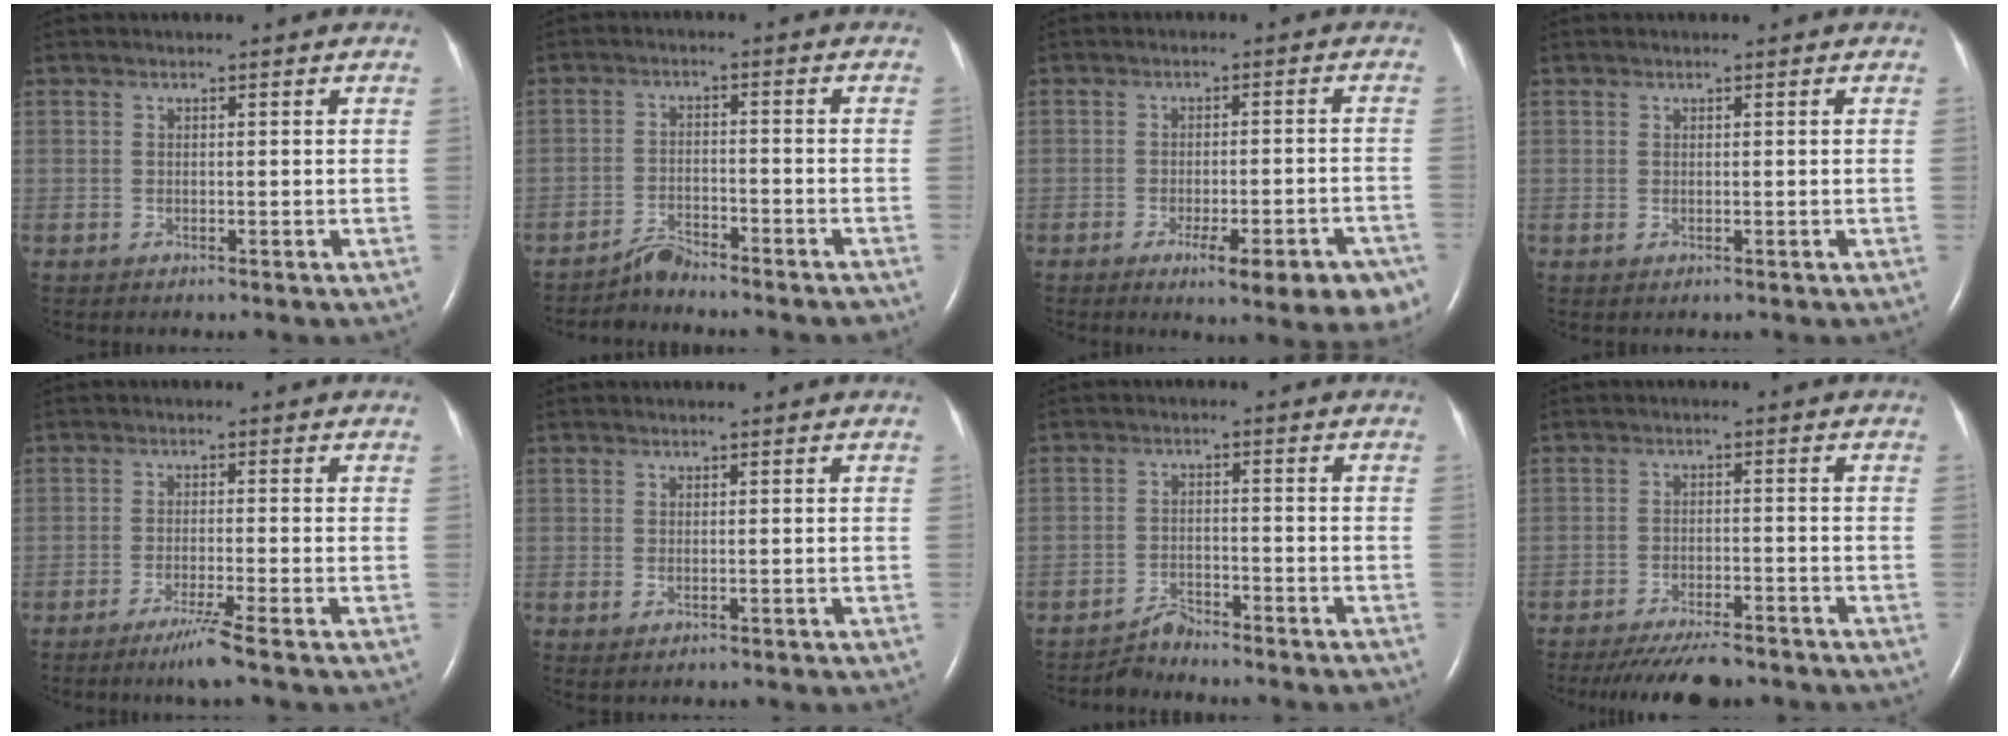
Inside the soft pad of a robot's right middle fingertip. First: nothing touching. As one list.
[{"total": 4.3, "force": [-4.2, 0.4, 0.7], "torque": [-0.009, -0.008, -0.069]}, {"total": 13.2, "force": [-8.2, 3.1, 9.9], "torque": [-0.059, 0.011, -0.103]}, {"total": 0.0}, {"total": 3.9, "force": [-2.6, -1.1, 2.6], "torque": [-0.054, -0.012, -0.053]}, {"total": 0.8, "force": [0.0, 0.3, 0.7], "torque": [-0.016, -0.005, 0.004]}, {"total": 3.8, "force": [-3.8, 0.1, 0.1], "torque": [0.001, -0.007, -0.063]}, {"total": 9.3, "force": [-8.2, 1.6, 3.9], "torque": [-0.059, -0.019, -0.124]}]